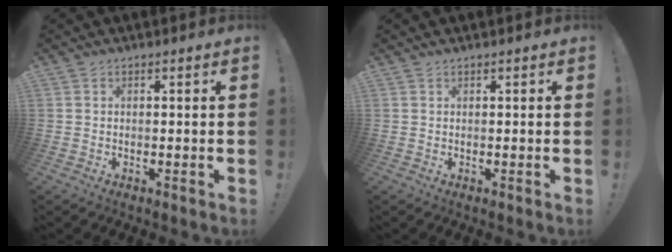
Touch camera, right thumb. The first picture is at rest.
{"total": 0.6, "force": [0.2, -0.2, -0.6], "torque": [0.009, 0.002, 0.004]}